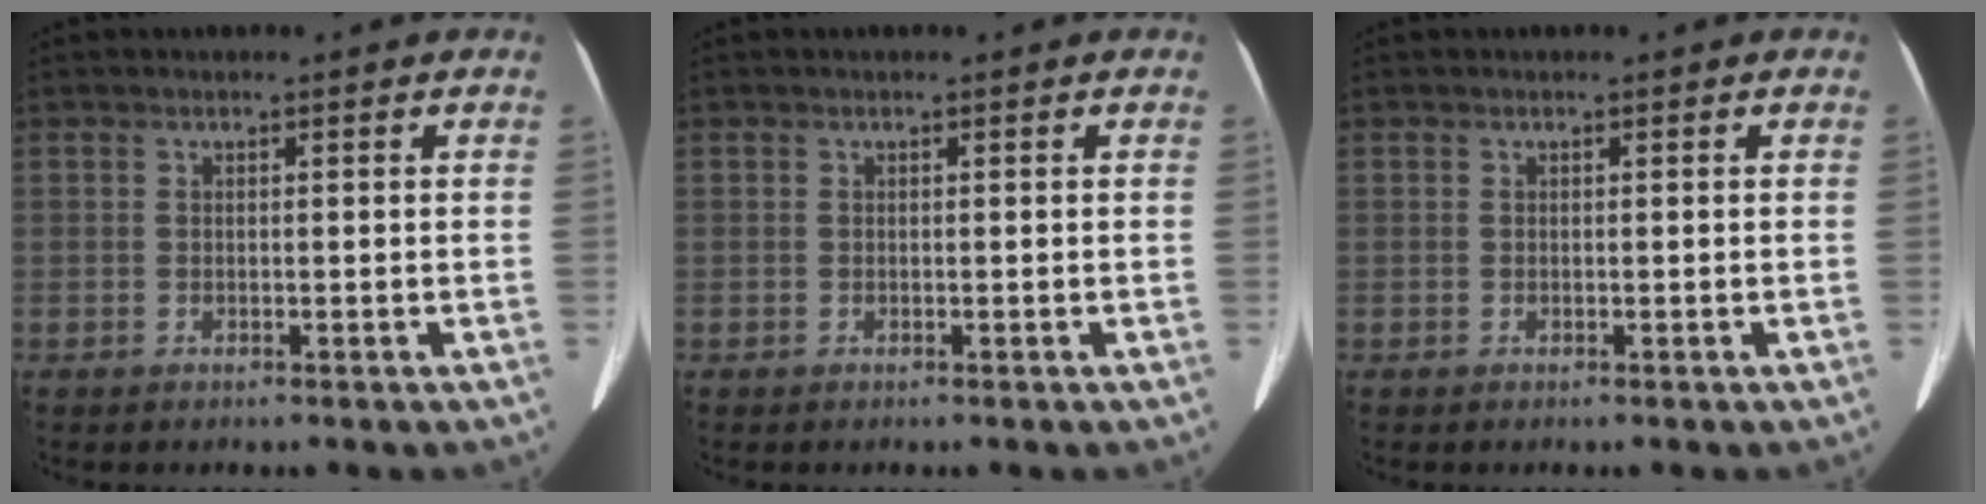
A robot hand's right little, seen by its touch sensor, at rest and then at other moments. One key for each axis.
{"total": 0.0}
{"total": 0.0}